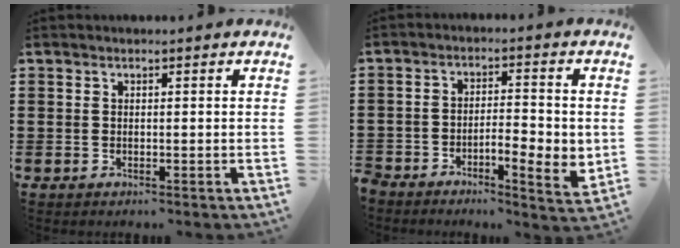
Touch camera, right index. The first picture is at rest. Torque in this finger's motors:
{"motor_torque": [0.97, 0.38, 0.19, 0.08]}